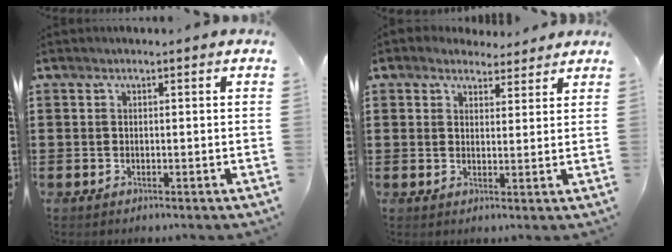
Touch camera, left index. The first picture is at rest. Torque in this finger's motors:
{"motor_torque": [2.14, 0.00, 0.52, 0.12]}